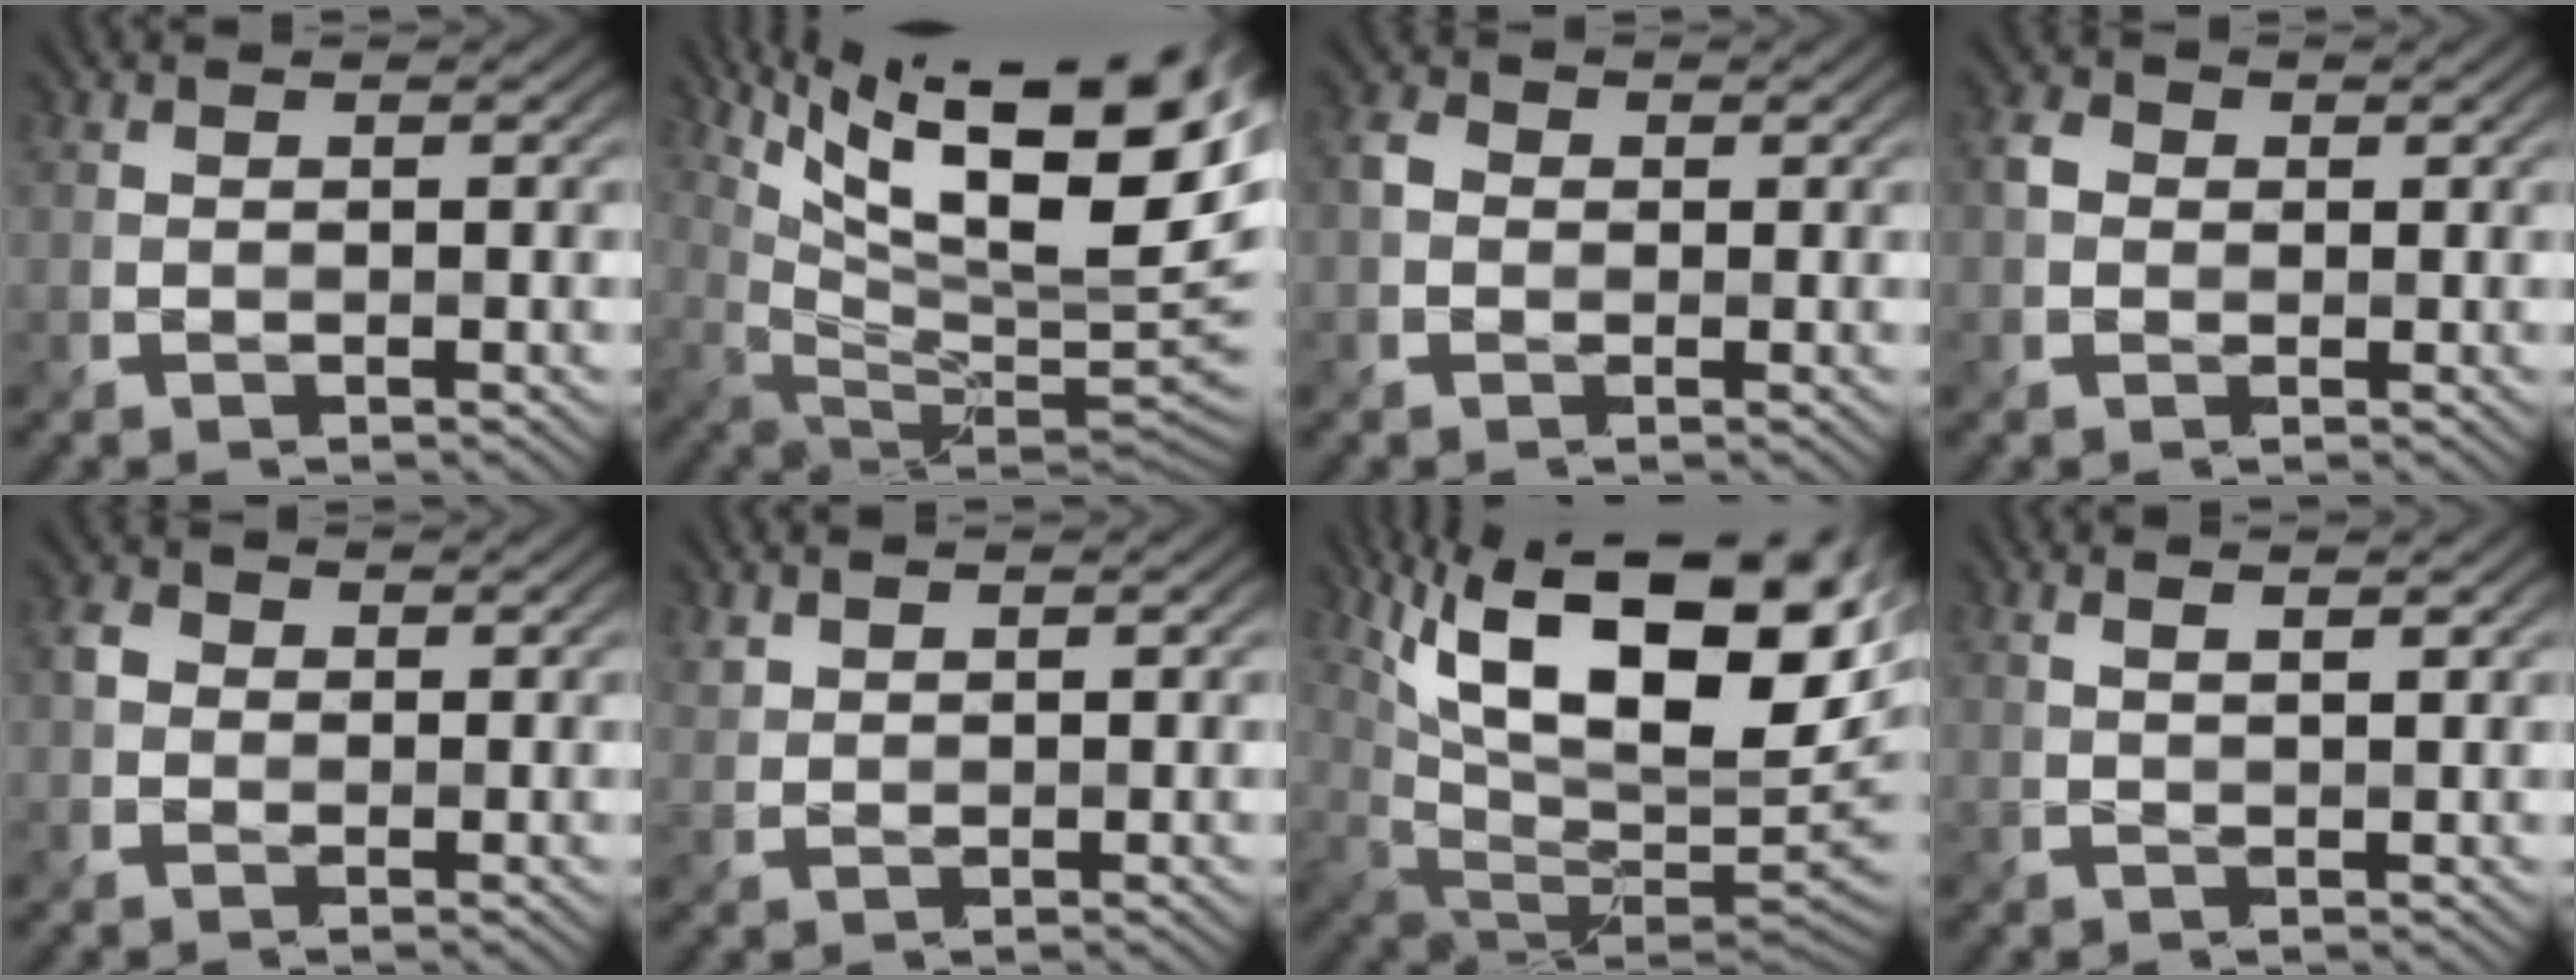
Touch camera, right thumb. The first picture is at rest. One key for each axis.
{"total": 18.5, "fx": 9.9, "fy": 5.7, "fz": 14.6, "tx": -0.234, "ty": 0.006, "tz": 0.163}
{"total": 2.5, "fx": -0.2, "fy": 2.2, "fz": 1.1, "tx": -0.030, "ty": 0.000, "tz": -0.009}
{"total": 2.3, "fx": 0.1, "fy": 2.1, "fz": 0.9, "tx": -0.026, "ty": 0.001, "tz": -0.003}
{"total": 2.3, "fx": 0.1, "fy": 2.1, "fz": 0.8, "tx": -0.024, "ty": 0.001, "tz": -0.003}
{"total": 1.4, "fx": 1.3, "fy": 0.6, "fz": 0.3, "tx": -0.016, "ty": 0.000, "tz": 0.035}
{"total": 20.3, "fx": 8.8, "fy": 8.3, "fz": 16.3, "tx": -0.263, "ty": 0.033, "tz": 0.142}
{"total": 2.7, "fx": 1.7, "fy": 0.7, "fz": 2.0, "tx": -0.018, "ty": 0.004, "tz": 0.015}